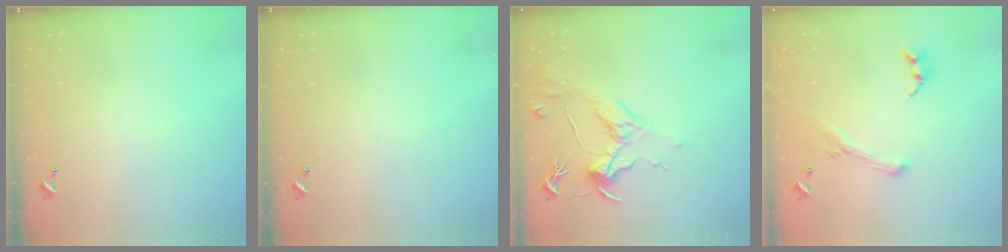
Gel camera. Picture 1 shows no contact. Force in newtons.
{"total": 0.0}
{"total": 1.6, "press": 1.3, "slide": 0.9}
{"total": 1.6, "press": 1.5, "slide": 0.4}